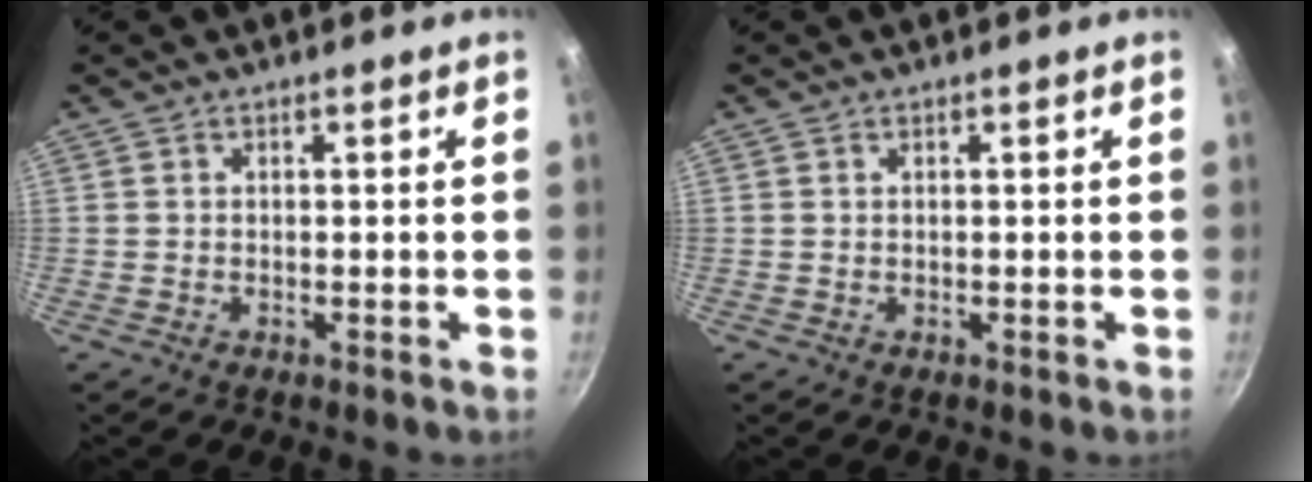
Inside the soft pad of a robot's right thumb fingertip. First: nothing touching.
{"total": 0.0}